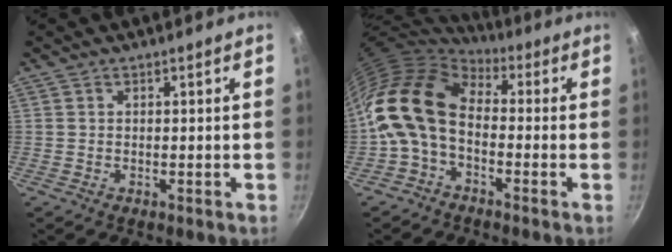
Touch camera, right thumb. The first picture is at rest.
{"total": 12.8, "force": [-1.4, 8.5, 9.5], "torque": [-0.162, 0.032, -0.045]}